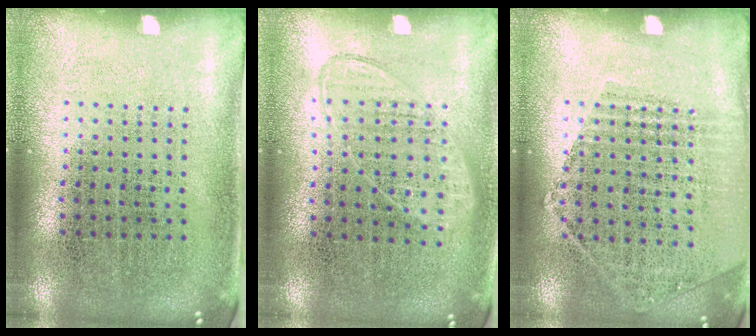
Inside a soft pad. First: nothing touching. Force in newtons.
{"total": 0.9, "press": 0.8, "slide": 0.4}
{"total": 1.2, "press": 1.1, "slide": 0.5}